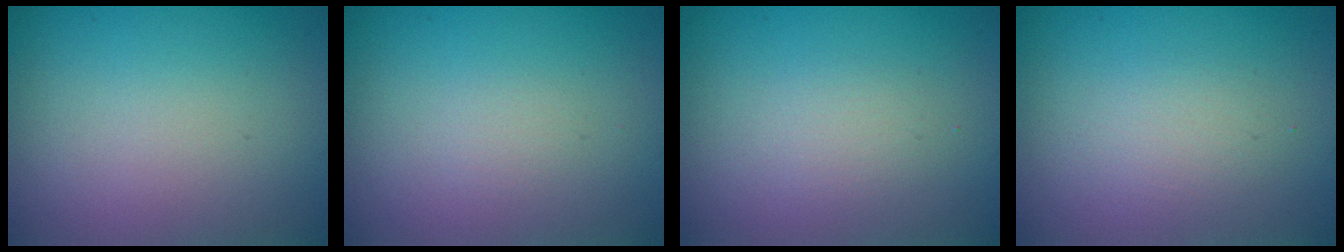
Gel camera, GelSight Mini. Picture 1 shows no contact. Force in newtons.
{"total": 0.5, "press": 0.5, "slide": 0.0}
{"total": 1.3, "press": 1.3, "slide": 0.1}
{"total": 1.6, "press": 1.6, "slide": 0.1}